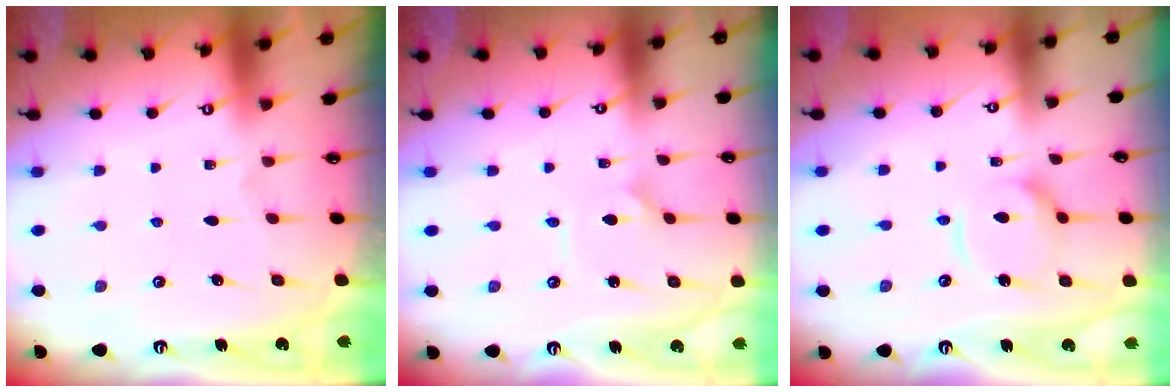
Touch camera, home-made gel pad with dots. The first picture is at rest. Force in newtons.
{"total": 0.7, "press": 0.7, "slide": 0.0}
{"total": 10.8, "press": 10.7, "slide": 1.2}